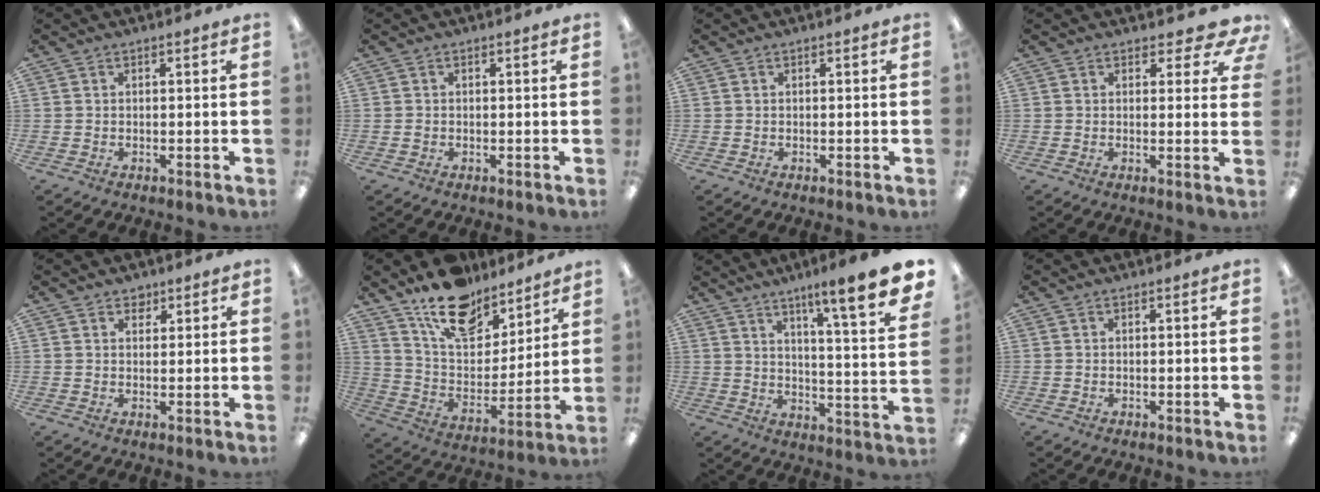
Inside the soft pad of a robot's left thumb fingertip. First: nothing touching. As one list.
[{"total": 0.6, "force": [-0.1, 0.5, 0.2], "torque": [-0.004, 0.004, -0.003]}, {"total": 0.0}, {"total": 4.2, "force": [2.9, 2.2, 2.2], "torque": [-0.015, -0.017, 0.048]}, {"total": 2.2, "force": [1.8, 1.2, 0.4], "torque": [0.008, -0.008, 0.030]}, {"total": 16.7, "force": [13.1, 8.0, 6.7], "torque": [-0.118, -0.088, 0.236]}, {"total": 12.2, "force": [9.0, 0.5, 8.3], "torque": [-0.119, -0.081, 0.135]}, {"total": 0.0}]